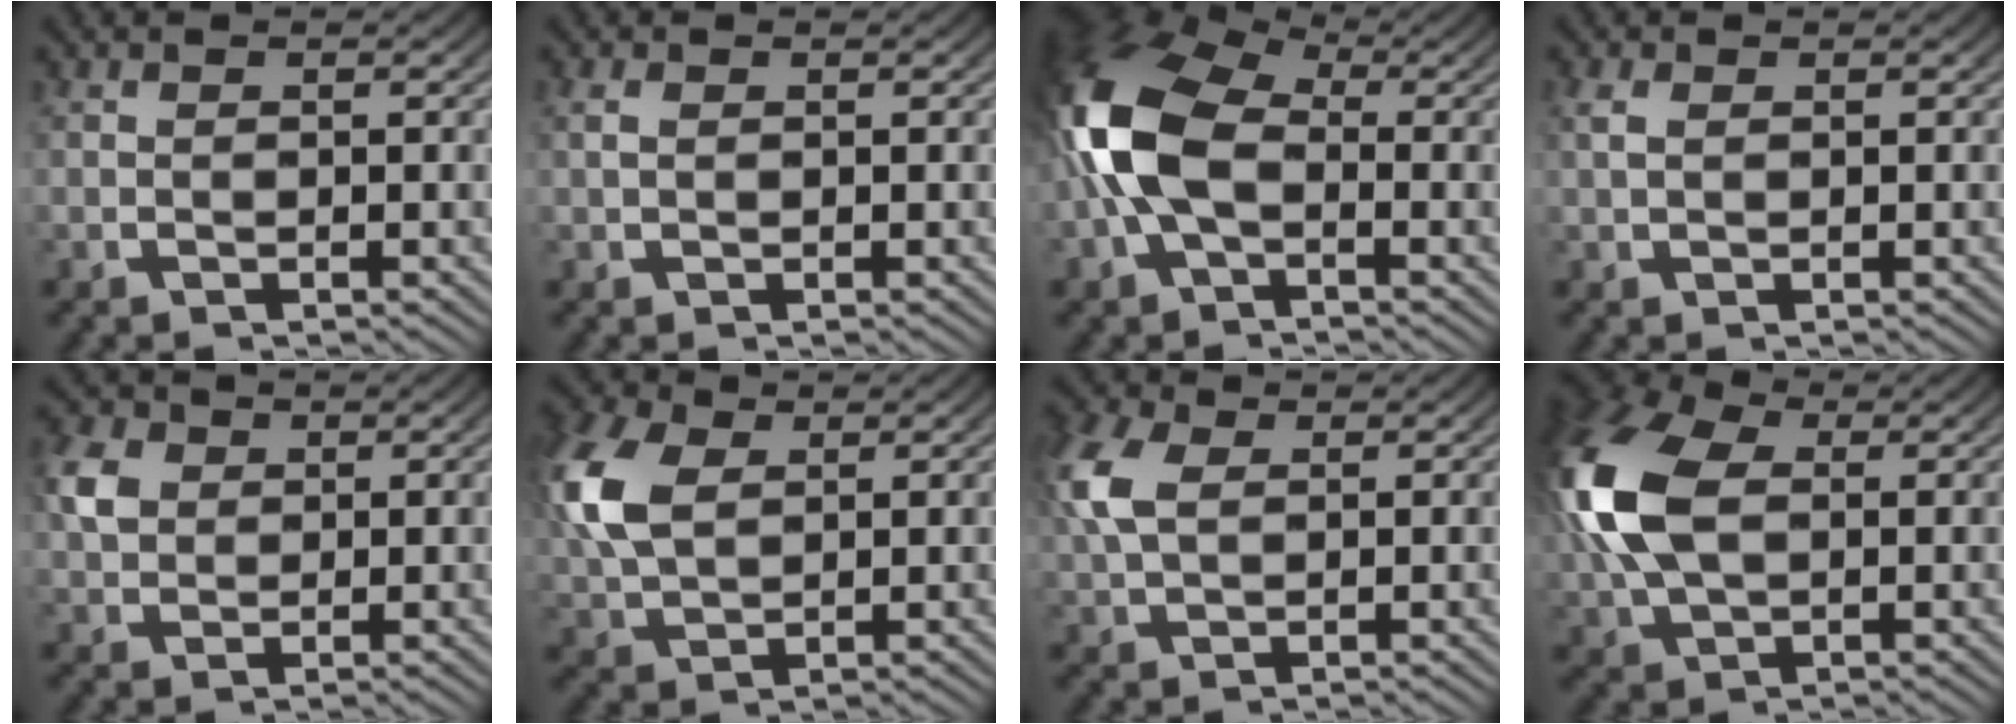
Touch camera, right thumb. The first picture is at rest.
{"total": 0.7, "force": [0.2, 0.4, 0.5], "torque": [-0.008, -0.001, 0.007]}
{"total": 10.9, "force": [0.3, 7.6, 7.8], "torque": [-0.178, -0.006, 0.005]}
{"total": 1.2, "force": [0.4, 0.8, 0.8], "torque": [-0.015, 0.000, 0.011]}
{"total": 3.2, "force": [1.0, 2.5, 1.7], "torque": [-0.043, -0.004, 0.024]}
{"total": 6.2, "force": [2.0, 4.2, 4.1], "torque": [-0.108, -0.008, 0.047]}
{"total": 4.4, "force": [1.5, 2.9, 2.9], "torque": [-0.080, -0.002, 0.034]}
{"total": 9.8, "force": [1.5, 6.7, 7.0], "torque": [-0.180, -0.007, 0.035]}